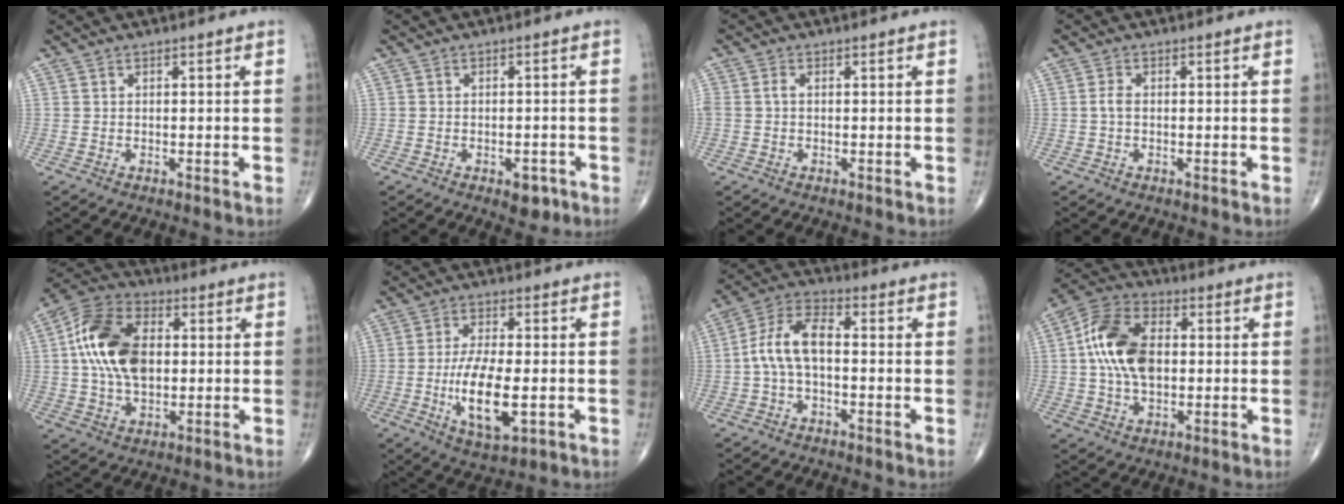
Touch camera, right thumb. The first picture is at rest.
{"total": 3.5, "force": [-1.8, 1.9, 2.3], "torque": [-0.018, 0.007, -0.019]}
{"total": 1.6, "force": [0.0, 1.0, 1.2], "torque": [-0.031, 0.004, -0.003]}
{"total": 1.6, "force": [-0.1, 0.9, 1.4], "torque": [-0.028, 0.001, -0.005]}
{"total": 15.8, "force": [1.5, 9.8, 12.3], "torque": [-0.220, 0.018, 0.022]}
{"total": 11.7, "force": [-2.4, 4.6, 10.5], "torque": [-0.193, -0.006, -0.037]}
{"total": 9.2, "force": [-0.7, 4.8, 7.8], "torque": [-0.155, 0.035, -0.021]}
{"total": 13.8, "force": [0.9, 8.5, 10.9], "torque": [-0.198, 0.021, 0.008]}